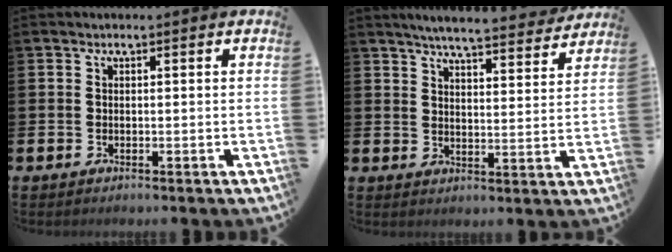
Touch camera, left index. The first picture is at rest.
{"total": 6.0, "force": [5.8, 0.2, 1.6], "torque": [-0.034, -0.041, 0.097]}